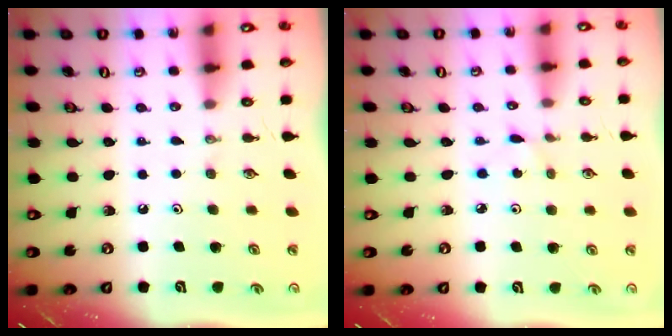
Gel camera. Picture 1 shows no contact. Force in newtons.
{"total": 1.0, "press": 1.0, "slide": 0.1}